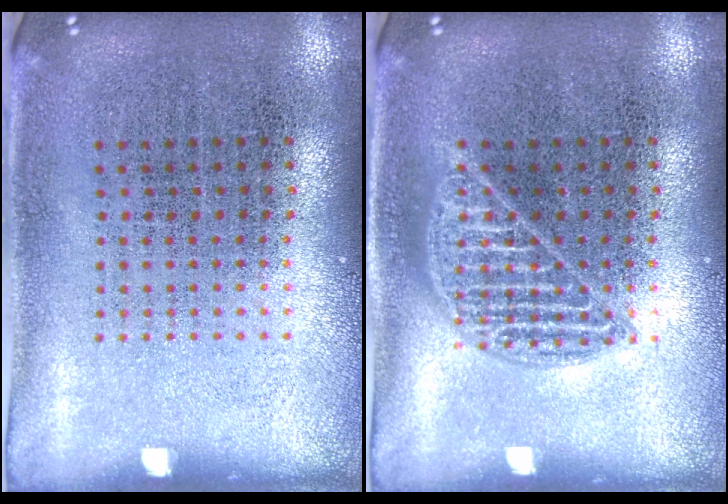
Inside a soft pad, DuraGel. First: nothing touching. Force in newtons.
{"total": 1.8, "press": 1.8, "slide": 0.3}